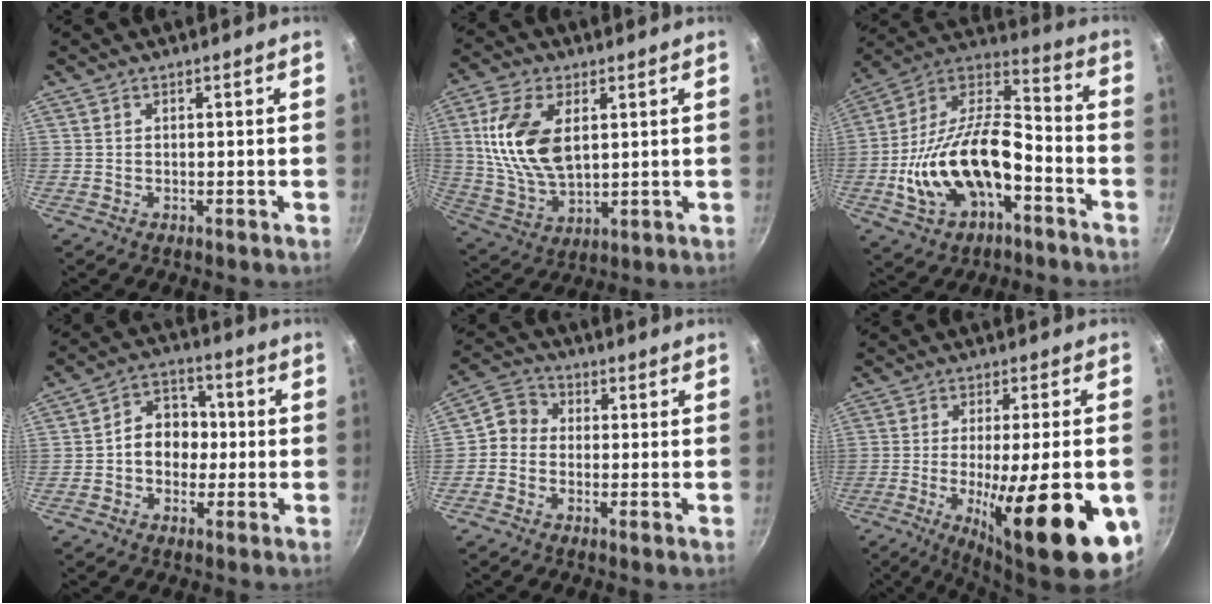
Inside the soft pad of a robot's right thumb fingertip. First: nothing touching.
{"total": 15.0, "force": [3.4, 8.5, 12.0], "torque": [-0.223, -0.013, 0.074]}
{"total": 22.5, "force": [-6.7, 12.2, 17.7], "torque": [-0.320, 0.058, -0.127]}
{"total": 8.8, "force": [-0.6, 7.1, 5.2], "torque": [-0.033, 0.026, -0.022]}
{"total": 4.8, "force": [-0.9, 4.2, 2.1], "torque": [-0.021, 0.019, -0.040]}
{"total": 22.6, "force": [-7.0, 5.7, 20.8], "torque": [-0.284, -0.010, -0.095]}